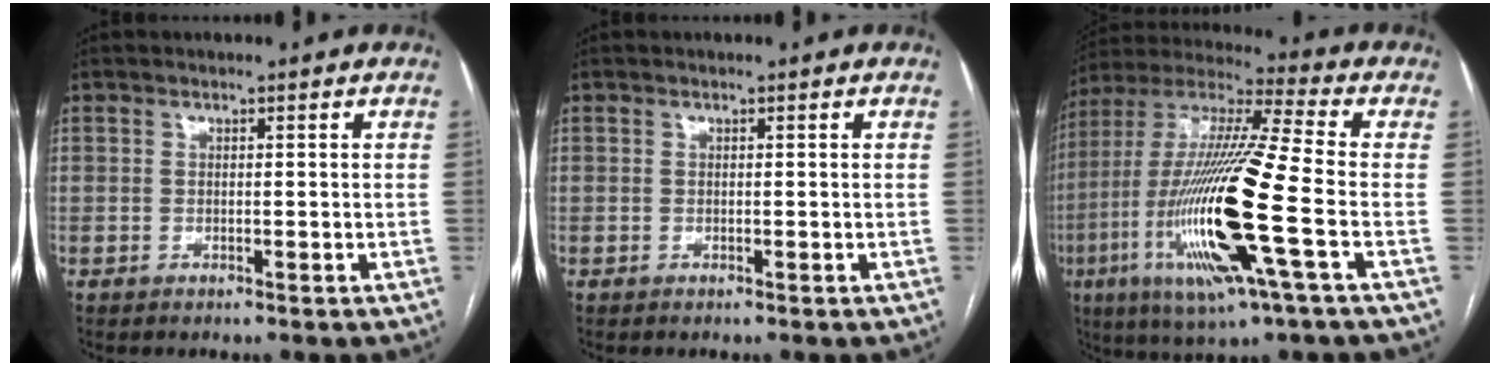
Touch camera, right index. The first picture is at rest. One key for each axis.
{"total": 0.0}
{"total": 22.9, "fx": -6.2, "fy": 1.4, "fz": 22.0, "tx": -0.471, "ty": -0.028, "tz": -0.119}